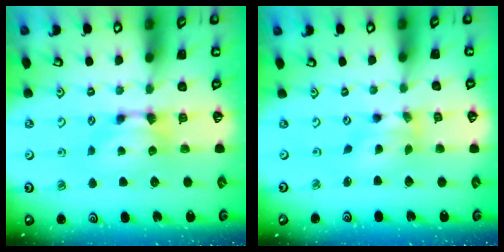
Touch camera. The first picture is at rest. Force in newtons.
{"total": 1.9, "press": 1.3, "slide": 1.3}